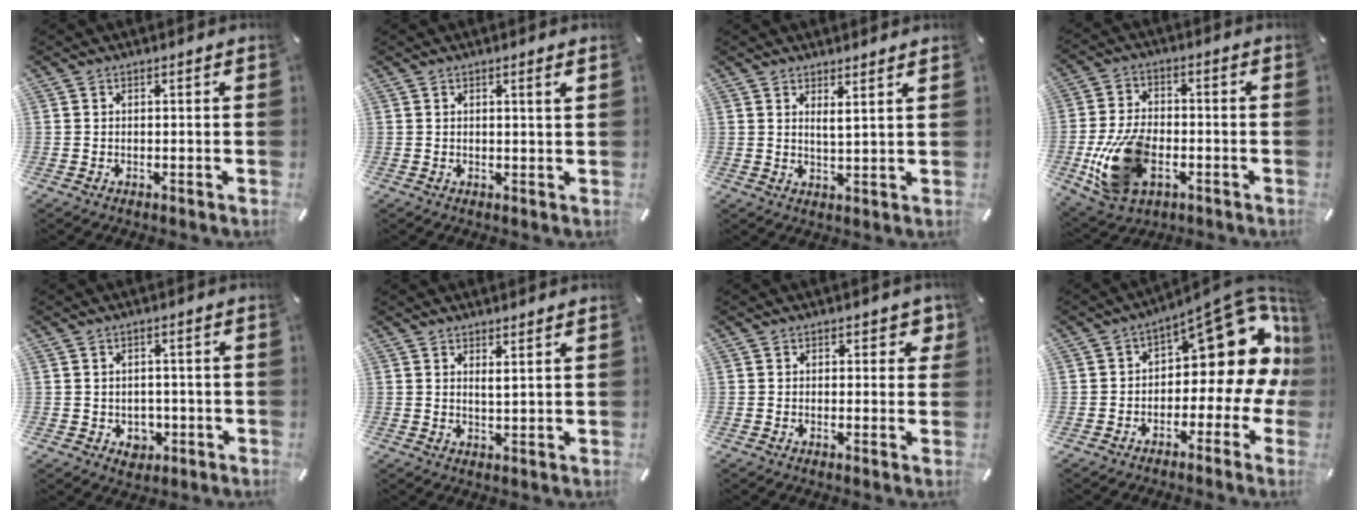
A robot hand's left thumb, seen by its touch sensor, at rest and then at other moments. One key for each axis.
{"total": 1.9, "fx": 0.7, "fy": 0.1, "fz": 1.8, "tx": -0.027, "ty": -0.005, "tz": 0.010}
{"total": 3.0, "fx": 2.3, "fy": -0.2, "fz": 1.9, "tx": -0.034, "ty": -0.011, "tz": 0.039}
{"total": 15.4, "fx": -4.4, "fy": 9.9, "fz": 11.0, "tx": -0.239, "ty": 0.007, "tz": -0.076}
{"total": 3.9, "fx": -0.9, "fy": 3.4, "fz": 1.7, "tx": -0.012, "ty": -0.001, "tz": -0.018}
{"total": 2.3, "fx": 1.9, "fy": -0.2, "fz": 1.4, "tx": -0.022, "ty": -0.009, "tz": 0.032}
{"total": 2.8, "fx": 1.1, "fy": 1.7, "fz": 1.9, "tx": -0.008, "ty": -0.006, "tz": 0.012}
{"total": 15.6, "fx": 6.8, "fy": 7.8, "fz": 11.7, "tx": -0.143, "ty": -0.063, "tz": 0.108}